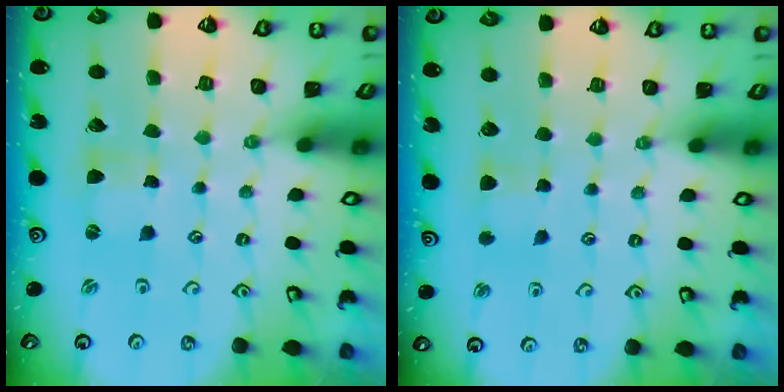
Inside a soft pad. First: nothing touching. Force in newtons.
{"total": 2.8, "press": 2.8, "slide": 0.5}